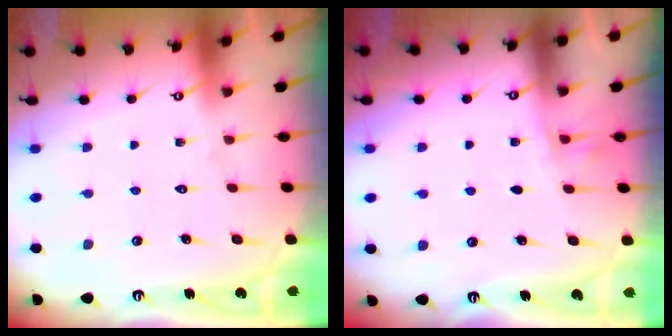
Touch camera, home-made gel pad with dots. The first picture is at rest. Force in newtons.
{"total": 2.9, "press": 2.9, "slide": 0.4}